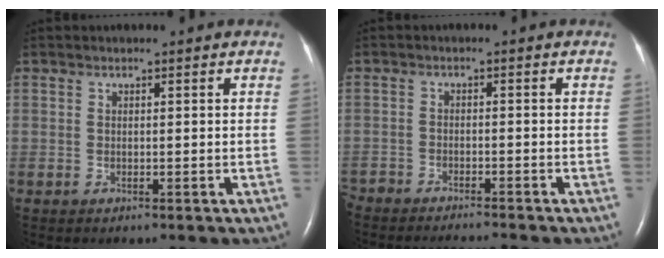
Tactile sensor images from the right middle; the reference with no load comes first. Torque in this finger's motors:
{"motor_torque": [-0.38, -0.05, -0.03, -0.01]}